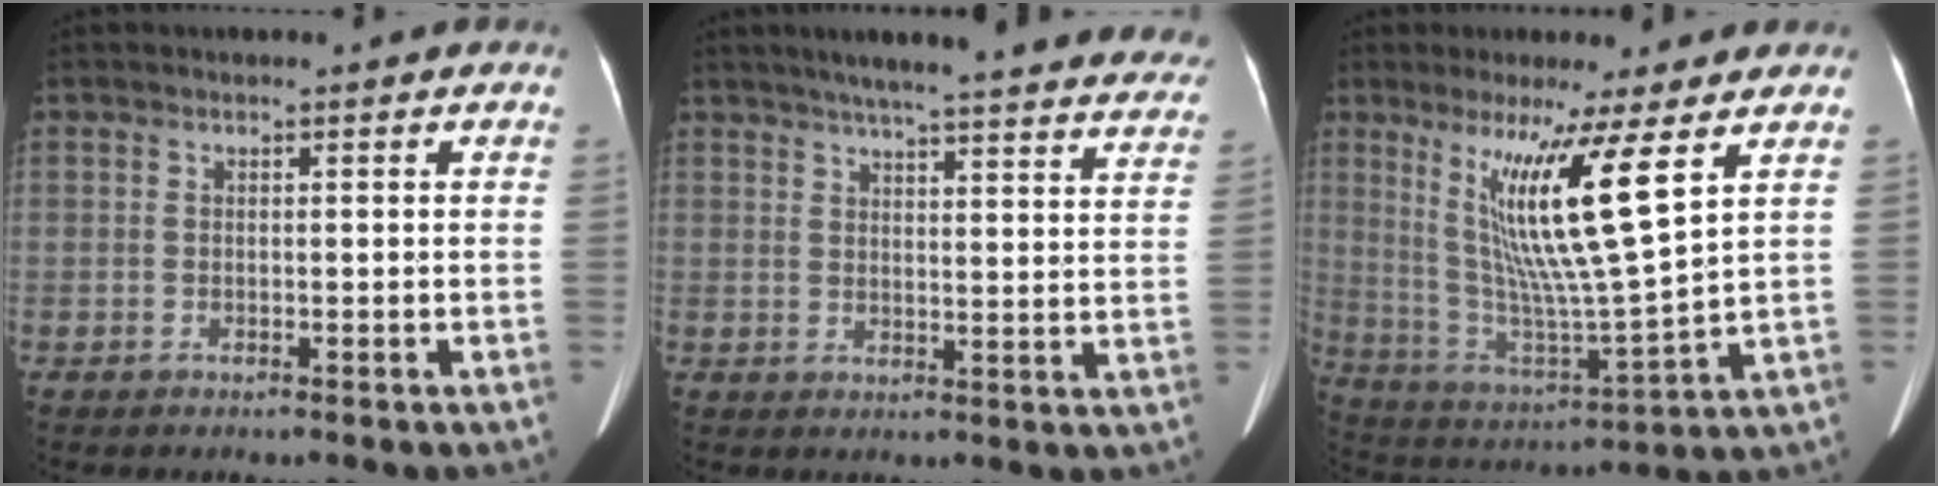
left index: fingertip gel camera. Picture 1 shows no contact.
{"total": 28.4, "force": [25.2, 3.4, 12.7], "torque": [-0.179, -0.047, 0.291]}
{"total": 14.5, "force": [6.1, -1.0, 13.1], "torque": [-0.257, -0.024, 0.117]}